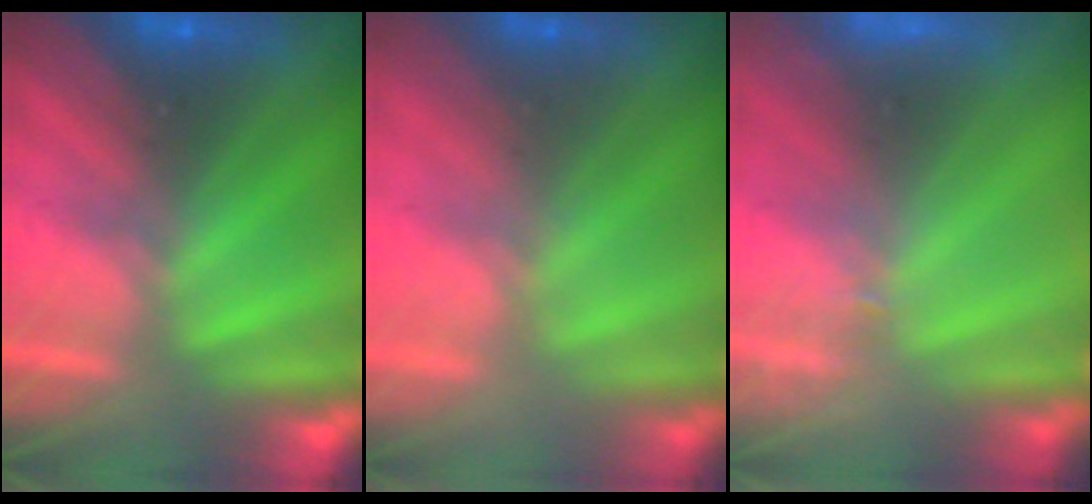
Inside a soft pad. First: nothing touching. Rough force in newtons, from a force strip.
{"total": 2.3}
{"total": 2.4}